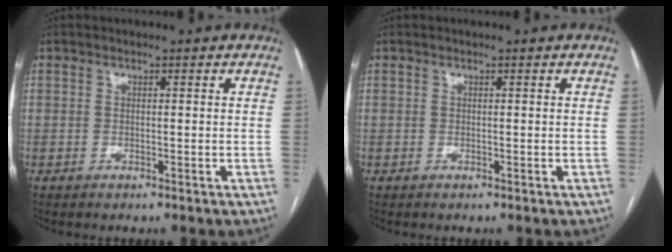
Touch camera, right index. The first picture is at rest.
{"total": 0.0}